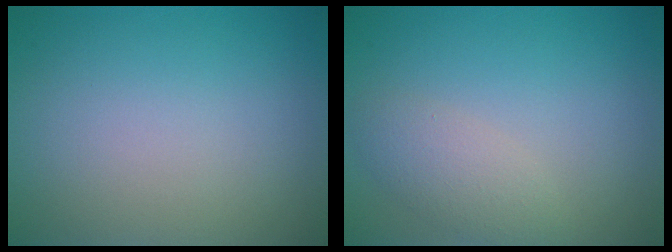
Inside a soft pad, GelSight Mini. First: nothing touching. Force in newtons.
{"total": 2.5, "press": 2.5, "slide": 0.0}